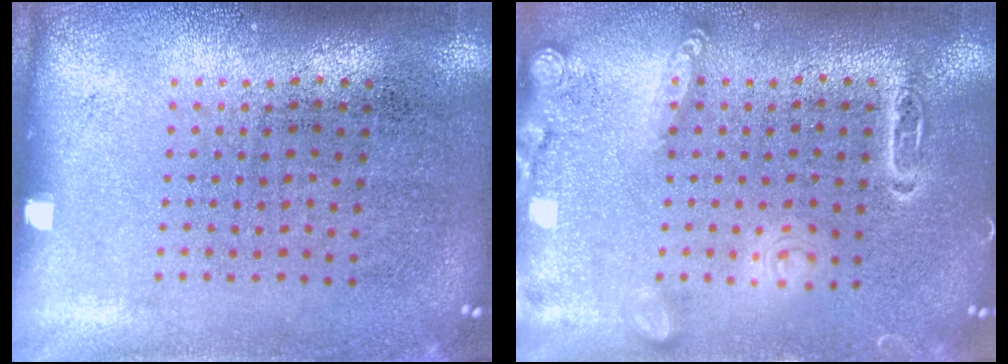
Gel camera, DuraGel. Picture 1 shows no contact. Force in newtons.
{"total": 2.8, "press": 2.8, "slide": 0.2}